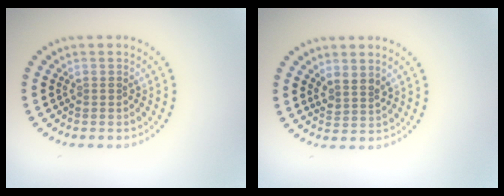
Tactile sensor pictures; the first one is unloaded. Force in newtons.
{"total": 1.7, "press": 1.3, "slide": 1.2}